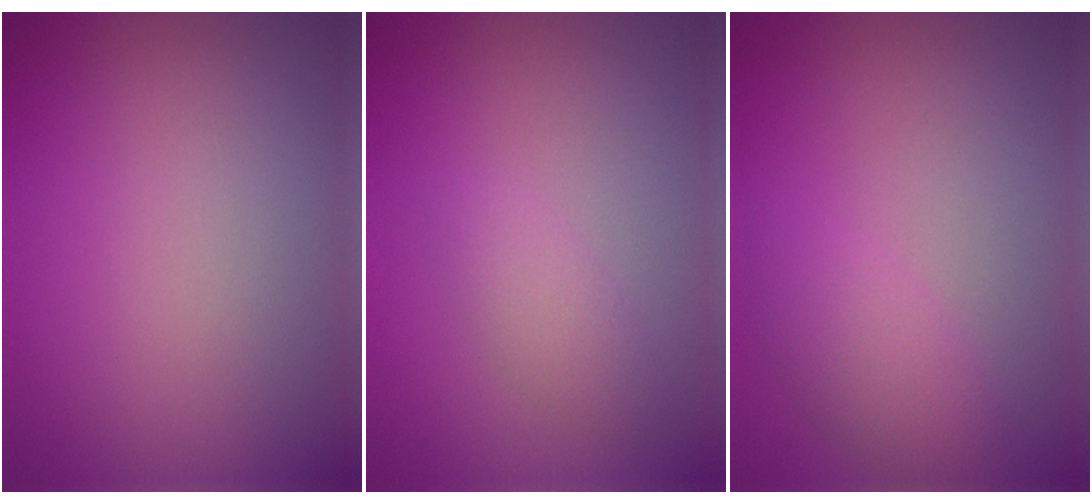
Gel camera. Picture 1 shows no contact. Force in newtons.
{"total": 1.8, "press": 1.8, "slide": 0.1}
{"total": 2.5, "press": 2.5, "slide": 0.1}